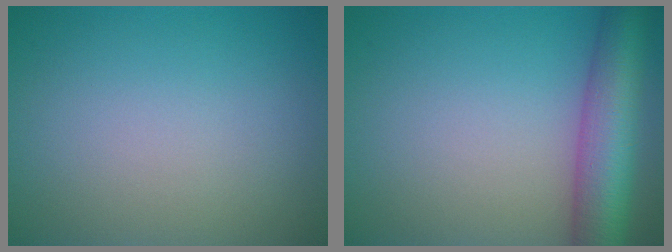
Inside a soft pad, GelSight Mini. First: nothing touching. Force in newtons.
{"total": 7.9, "press": 7.9, "slide": 0.4}